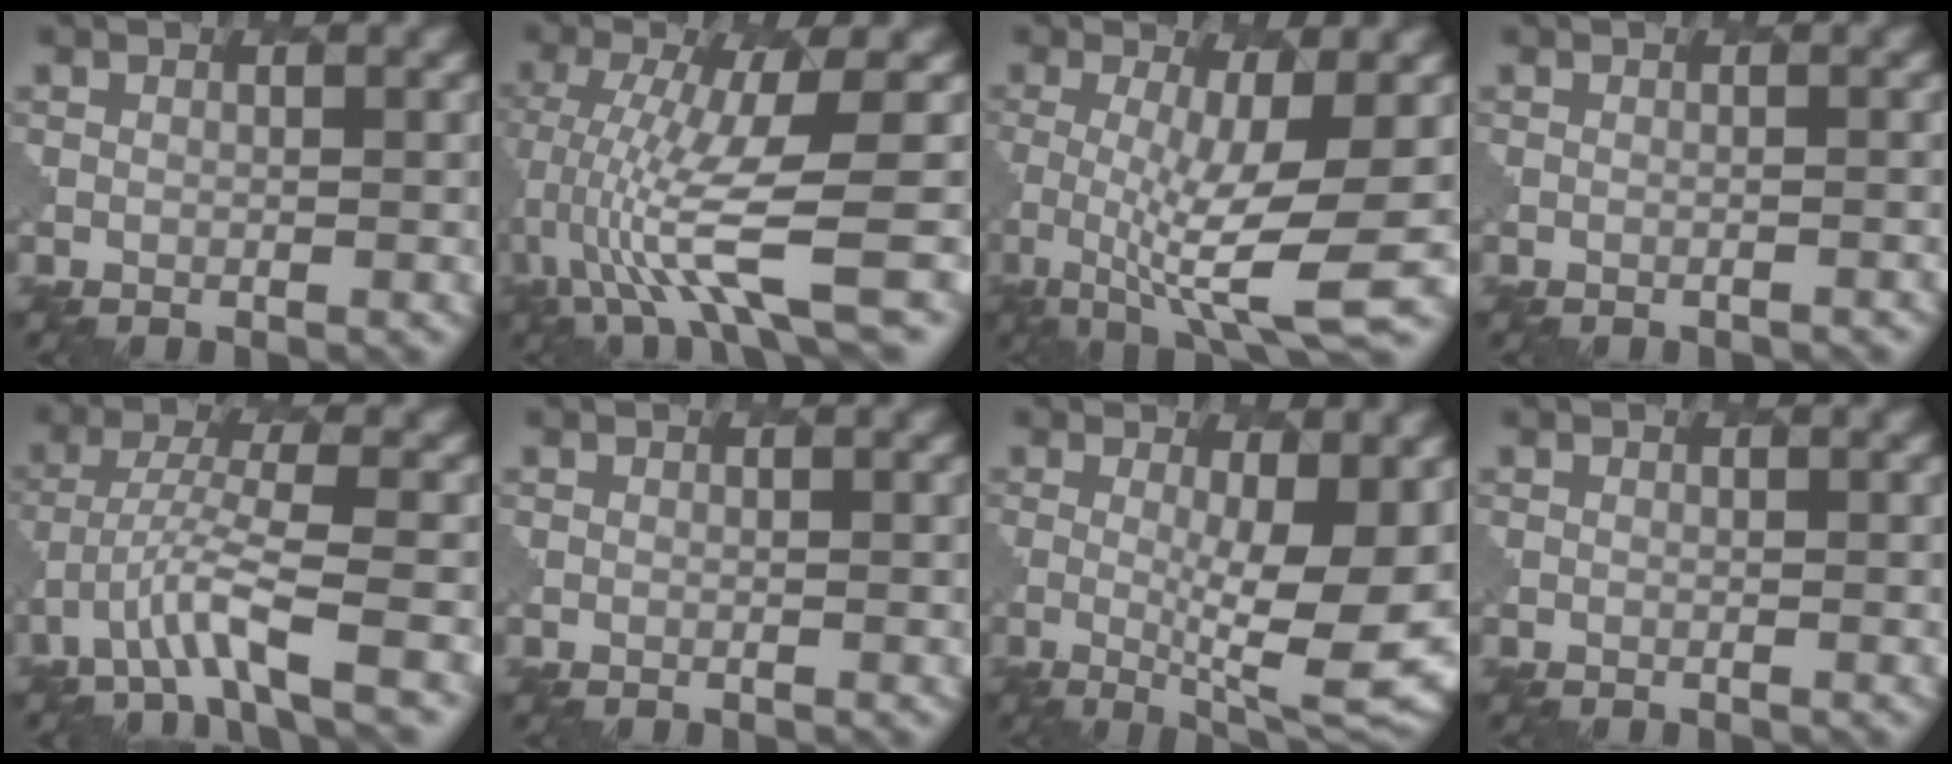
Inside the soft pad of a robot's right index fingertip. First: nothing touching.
{"total": 8.2, "force": [-1.7, 1.4, 7.9], "torque": [-0.153, -0.003, -0.030]}
{"total": 7.7, "force": [-1.1, 1.5, 7.4], "torque": [-0.130, -0.012, -0.023]}
{"total": 1.0, "force": [-0.8, 0.3, 0.5], "torque": [0.008, 0.009, -0.015]}
{"total": 4.6, "force": [-2.5, 0.5, 3.8], "torque": [-0.078, 0.003, -0.056]}
{"total": 0.0}
{"total": 9.8, "force": [0.2, 2.4, 9.5], "torque": [-0.134, -0.018, 0.007]}
{"total": 0.0}